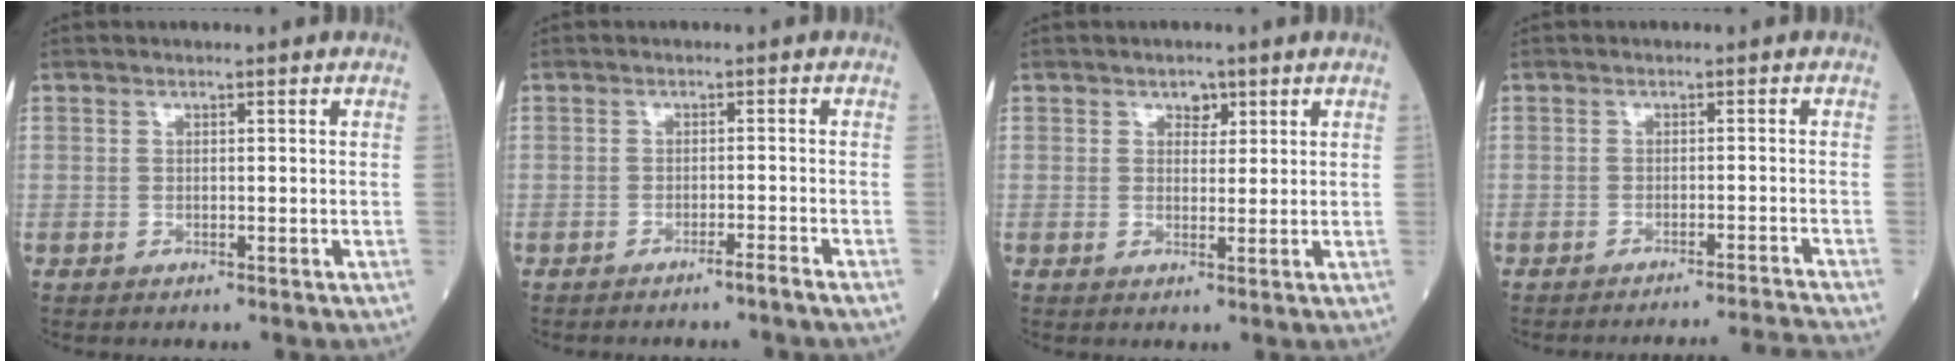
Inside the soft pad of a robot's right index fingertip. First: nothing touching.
{"total": 2.4, "force": [-2.0, -0.9, 1.1], "torque": [-0.015, 0.005, -0.030]}
{"total": 2.0, "force": [1.1, 1.3, 1.0], "torque": [-0.008, 0.000, 0.015]}
{"total": 8.1, "force": [-7.4, -3.3, 0.1], "torque": [0.010, -0.011, -0.098]}